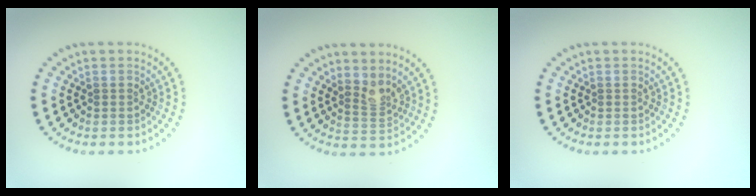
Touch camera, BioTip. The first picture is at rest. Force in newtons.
{"total": 2.1, "press": 1.6, "slide": 1.3}
{"total": 0.0}